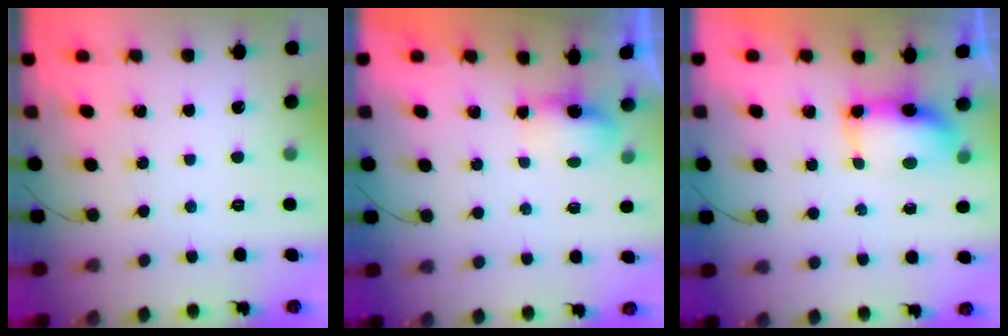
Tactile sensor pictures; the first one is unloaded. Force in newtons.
{"total": 3.7, "press": 3.7, "slide": 0.6}
{"total": 6.8, "press": 6.8, "slide": 0.7}